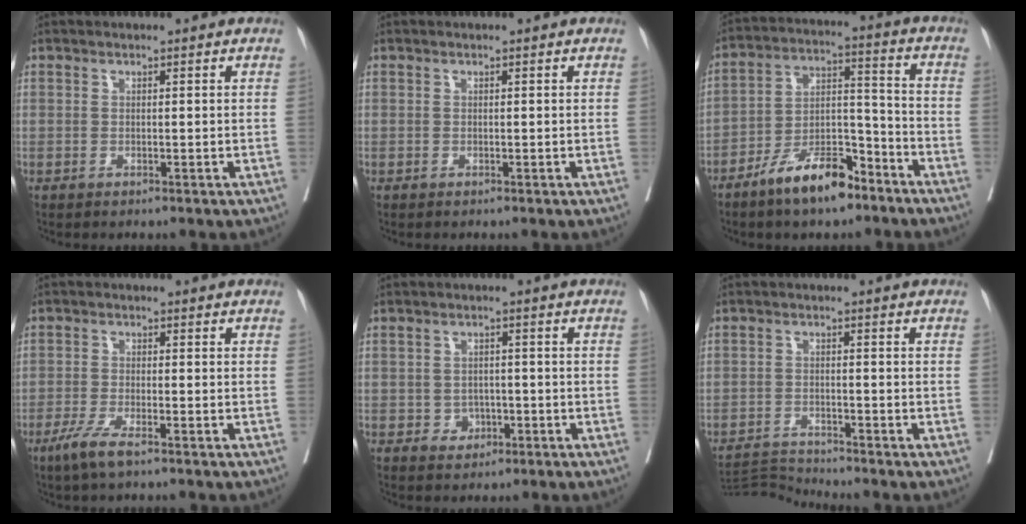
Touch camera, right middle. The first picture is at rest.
{"total": 0.0}
{"total": 11.3, "force": [-8.2, 3.7, 6.9], "torque": [-0.124, 0.009, -0.149]}
{"total": 4.3, "force": [-2.9, 0.5, 3.2], "torque": [-0.068, -0.009, -0.057]}
{"total": 2.9, "force": [-1.2, 2.4, 1.1], "torque": [-0.008, 0.008, -0.012]}
{"total": 4.4, "force": [-4.0, -1.6, -0.9], "torque": [0.011, -0.013, -0.074]}